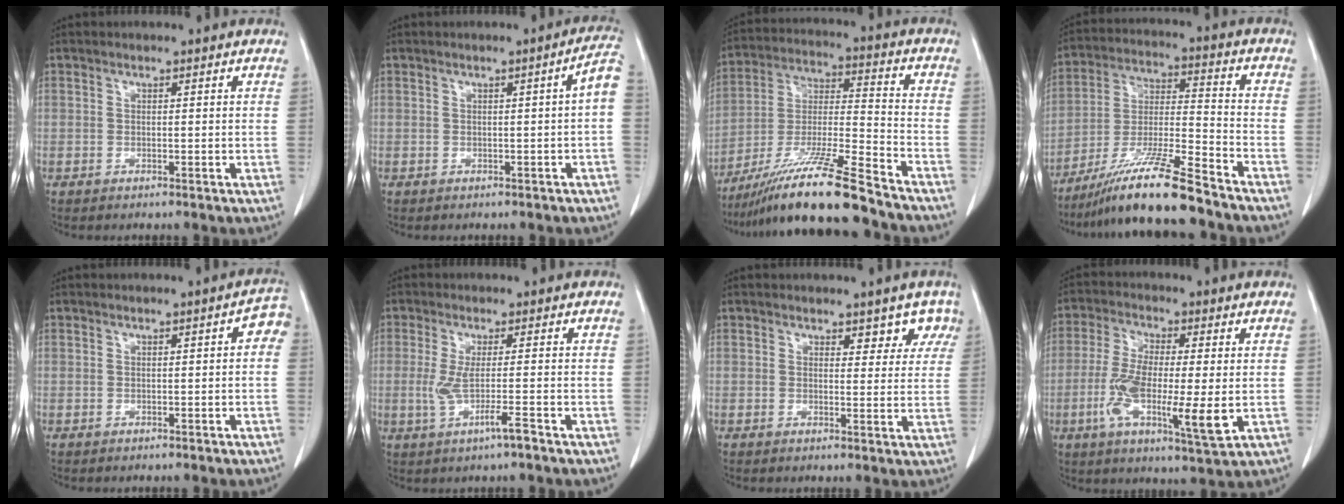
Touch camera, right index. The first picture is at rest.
{"total": 3.2, "force": [-0.4, 0.1, 3.2], "torque": [-0.034, 0.006, -0.006]}
{"total": 18.2, "force": [-14.6, -0.2, 11.0], "torque": [-0.223, -0.030, -0.264]}
{"total": 15.2, "force": [-12.0, -0.1, 9.2], "torque": [-0.181, -0.020, -0.218]}
{"total": 2.4, "force": [0.0, 1.0, 2.2], "torque": [-0.015, 0.011, -0.004]}
{"total": 4.9, "force": [-1.8, -0.5, 4.6], "torque": [-0.089, -0.016, -0.033]}
{"total": 4.2, "force": [3.1, 2.3, 1.4], "torque": [0.009, -0.004, 0.028]}
{"total": 12.5, "force": [-2.3, 2.1, 12.2], "torque": [-0.224, -0.018, -0.043]}